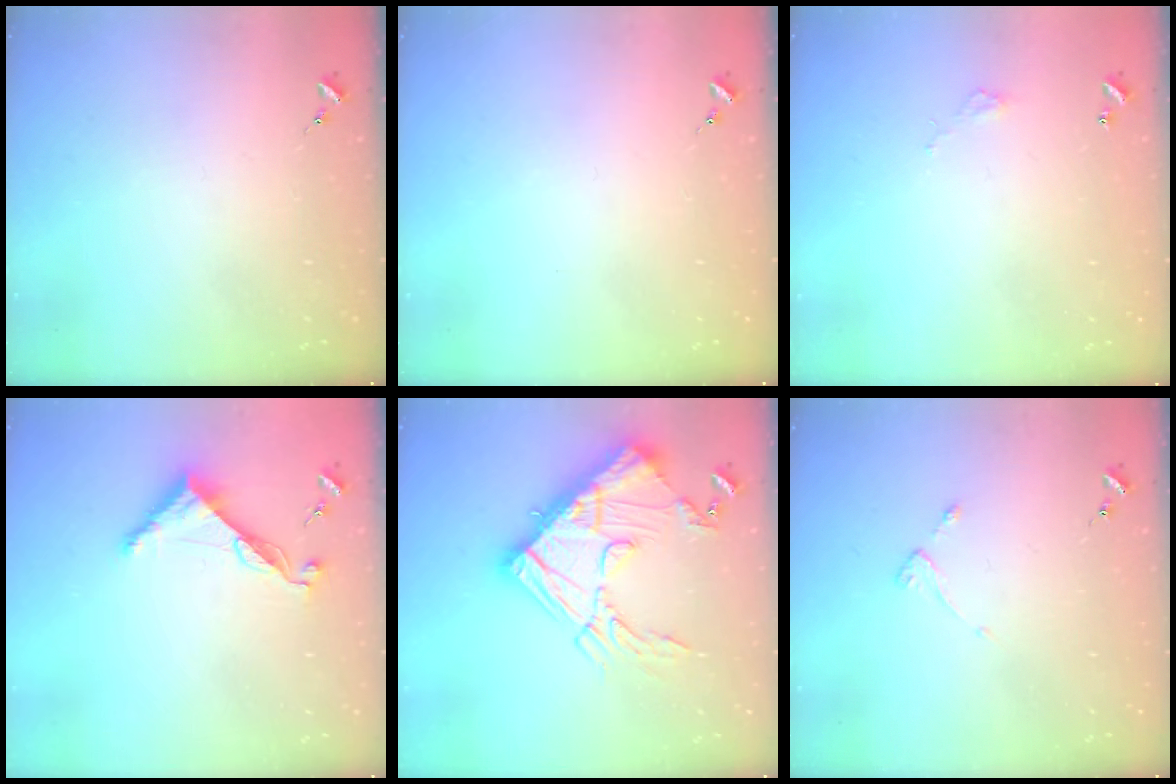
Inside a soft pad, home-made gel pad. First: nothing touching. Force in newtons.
{"total": 0.0}
{"total": 2.8, "press": 2.8, "slide": 0.2}
{"total": 9.0, "press": 9.0, "slide": 0.6}
{"total": 24.8, "press": 24.7, "slide": 2.3}
{"total": 2.7, "press": 2.6, "slide": 0.5}